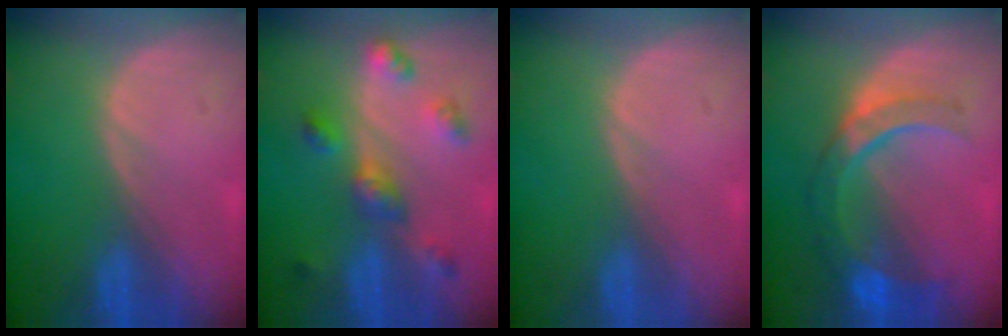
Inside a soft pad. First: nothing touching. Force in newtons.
{"total": 6.4, "press": 5.7, "slide": 2.9}
{"total": 0.0}
{"total": 9.1, "press": 7.8, "slide": 4.7}